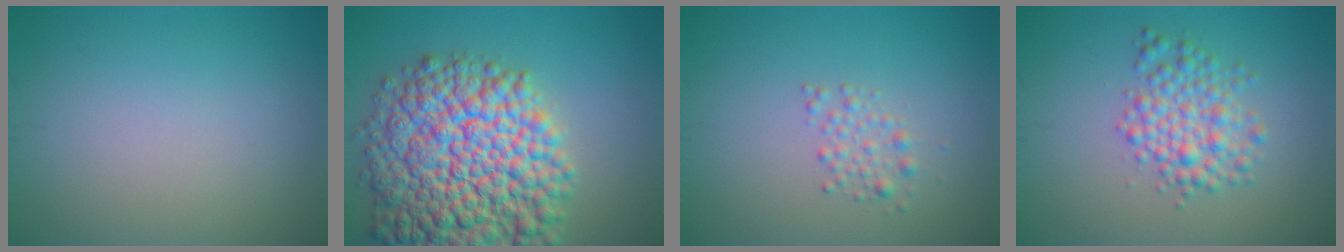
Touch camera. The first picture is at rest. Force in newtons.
{"total": 14.7, "press": 14.7, "slide": 0.6}
{"total": 1.5, "press": 1.5, "slide": 0.0}
{"total": 3.8, "press": 3.8, "slide": 0.0}